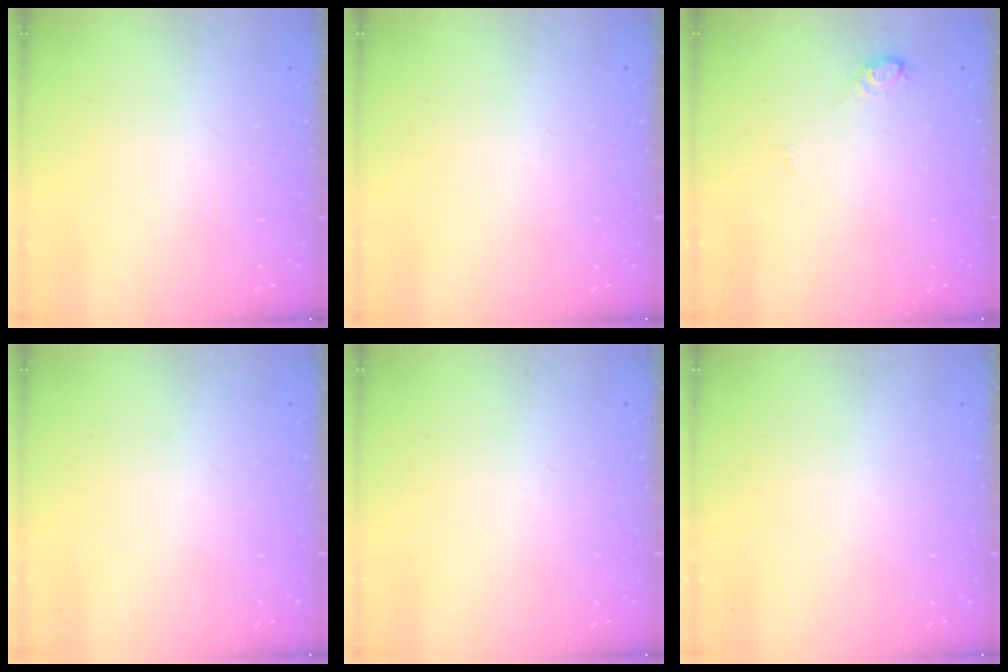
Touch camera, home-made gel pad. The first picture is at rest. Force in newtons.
{"total": 0.0}
{"total": 5.7, "press": 5.7, "slide": 0.5}
{"total": 0.0}
{"total": 0.0}
{"total": 0.0}